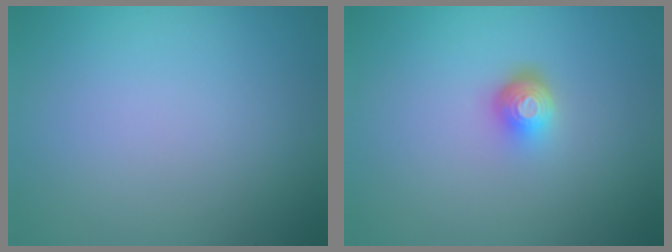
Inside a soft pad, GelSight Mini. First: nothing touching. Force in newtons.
{"total": 2.2, "press": 1.4, "slide": 1.7}